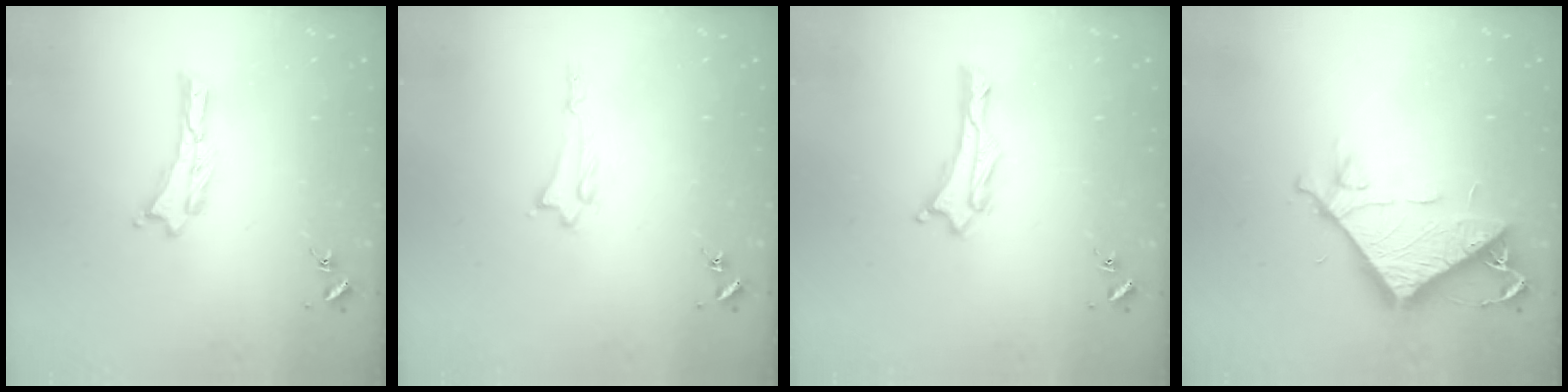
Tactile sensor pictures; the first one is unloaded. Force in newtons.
{"total": 1.2, "press": 1.2, "slide": 0.1}
{"total": 1.9, "press": 1.9, "slide": 0.1}
{"total": 9.5, "press": 9.5, "slide": 0.4}